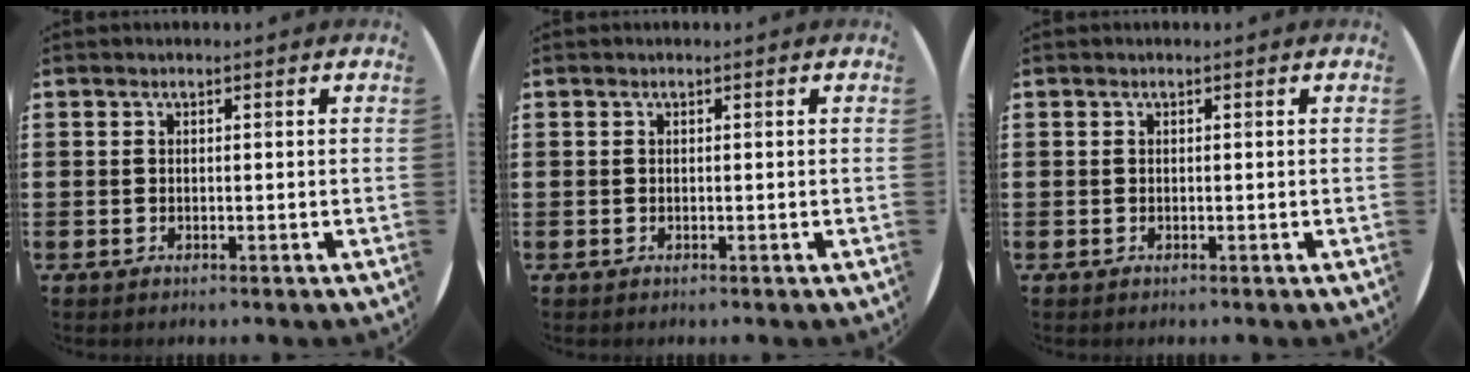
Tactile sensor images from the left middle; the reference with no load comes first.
{"total": 0.0}
{"total": 0.0}